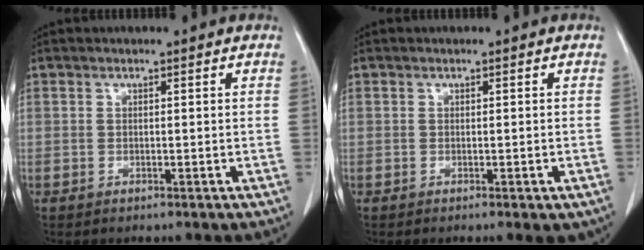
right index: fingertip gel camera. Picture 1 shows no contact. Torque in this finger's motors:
{"motor_torque": [0.34, -0.31, 0.15, 0.01]}